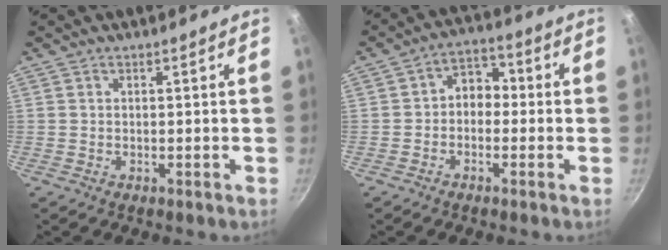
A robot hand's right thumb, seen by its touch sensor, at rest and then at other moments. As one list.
[{"total": 6.0, "force": [-0.7, 4.7, 3.7], "torque": [-0.017, 0.027, -0.029]}]